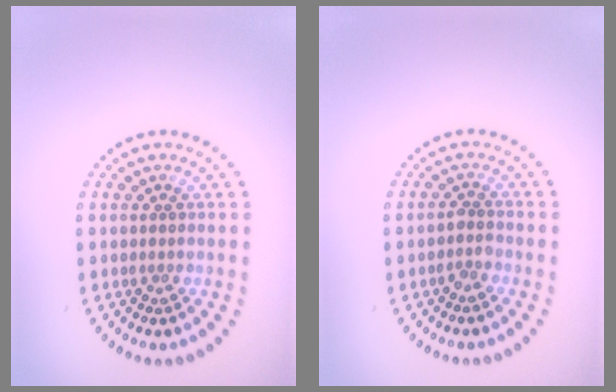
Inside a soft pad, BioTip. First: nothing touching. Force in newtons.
{"total": 1.1, "press": 1.0, "slide": 0.5}